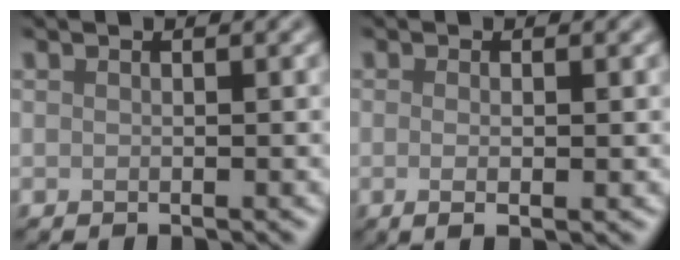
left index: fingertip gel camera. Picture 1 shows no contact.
{"total": 2.0, "force": [-0.2, 0.5, 2.0], "torque": [-0.034, -0.008, -0.005]}